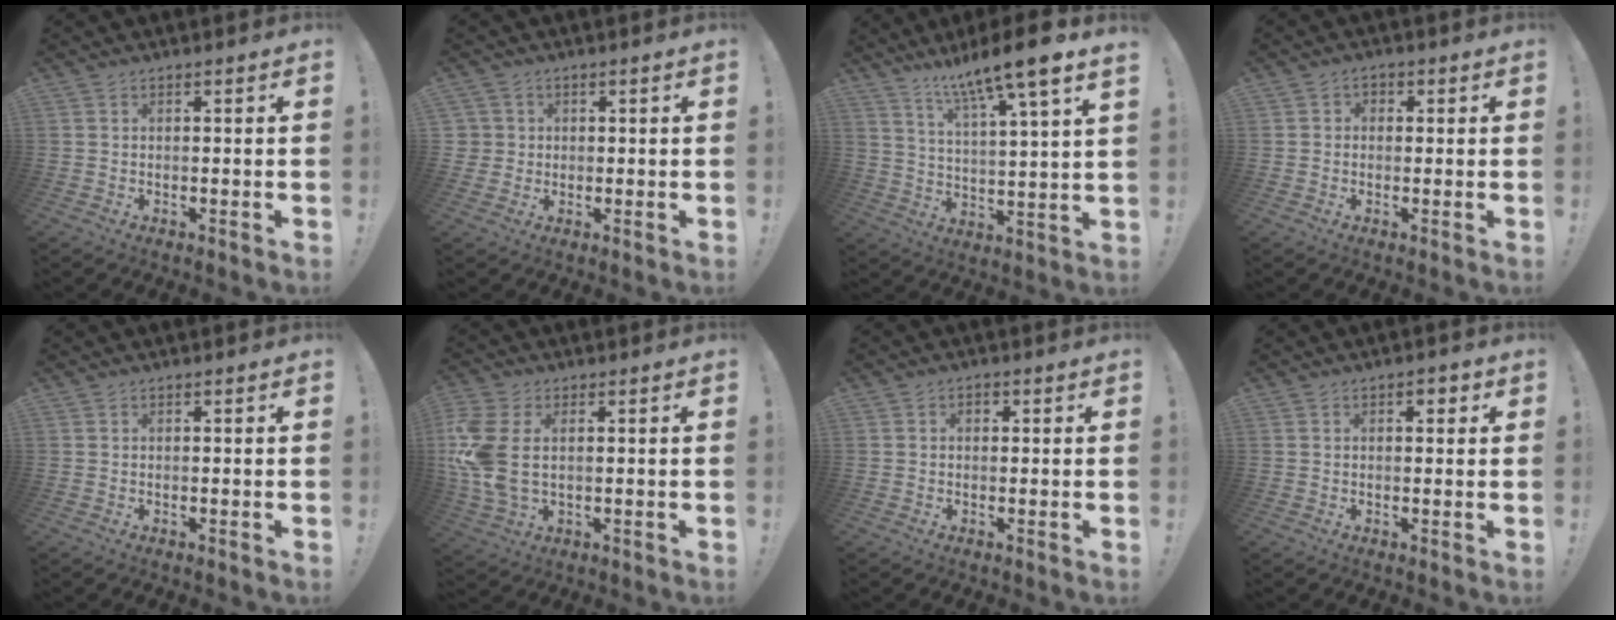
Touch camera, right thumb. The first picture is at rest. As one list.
[{"total": 3.2, "force": [0.5, 3.2, 0.5], "torque": [-0.013, 0.005, 0.012]}, {"total": 12.2, "force": [9.2, -0.5, 8.0], "torque": [-0.143, -0.066, 0.138]}, {"total": 2.0, "force": [-0.6, 1.6, 1.0], "torque": [-0.012, 0.006, -0.011]}, {"total": 0.0}, {"total": 12.4, "force": [2.0, 7.9, 9.4], "torque": [-0.204, -0.007, 0.040]}, {"total": 1.3, "force": [-0.1, 1.0, 0.8], "torque": [-0.013, 0.004, -0.003]}, {"total": 2.0, "force": [0.5, 1.3, 1.4], "torque": [-0.018, 0.001, 0.004]}]